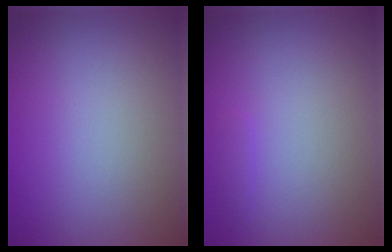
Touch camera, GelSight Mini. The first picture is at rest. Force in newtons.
{"total": 0.6, "press": 0.6, "slide": 0.0}